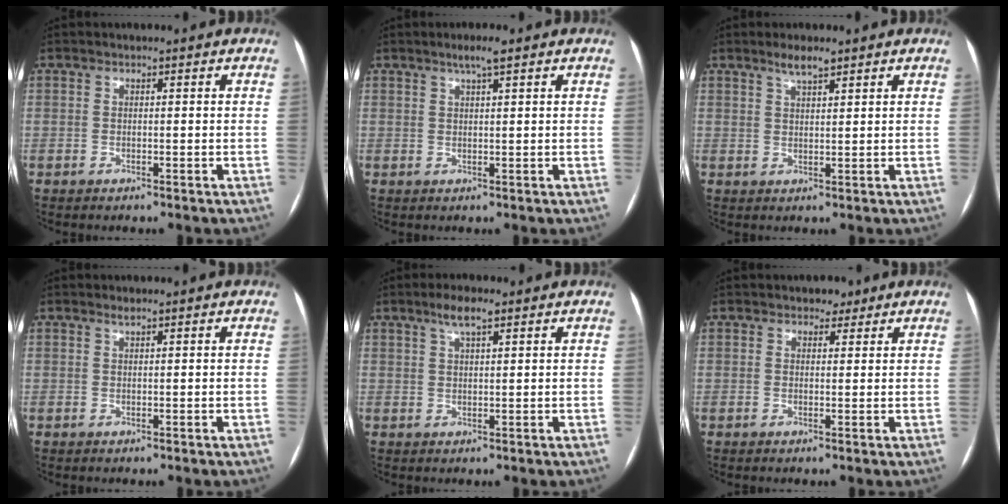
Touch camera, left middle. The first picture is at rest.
{"total": 2.5, "force": [1.6, 0.0, 2.0], "torque": [-0.040, 0.004, 0.030]}
{"total": 2.8, "force": [2.2, 0.4, 1.7], "torque": [-0.037, 0.003, 0.041]}
{"total": 0.6, "force": [0.5, 0.0, 0.3], "torque": [-0.010, 0.001, 0.013]}
{"total": 3.6, "force": [2.3, 0.6, 2.7], "torque": [-0.055, 0.009, 0.044]}
{"total": 2.2, "force": [1.6, 1.3, 0.7], "torque": [-0.007, 0.004, 0.020]}